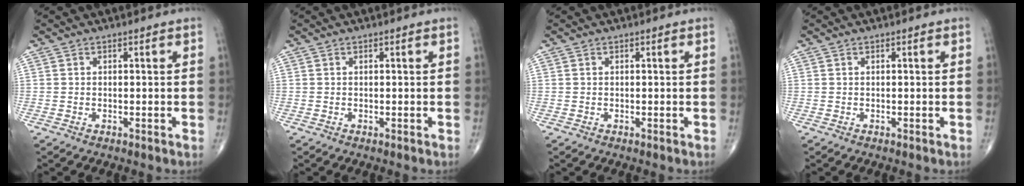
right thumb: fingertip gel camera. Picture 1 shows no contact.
{"total": 0.0}
{"total": 0.0}
{"total": 0.0}